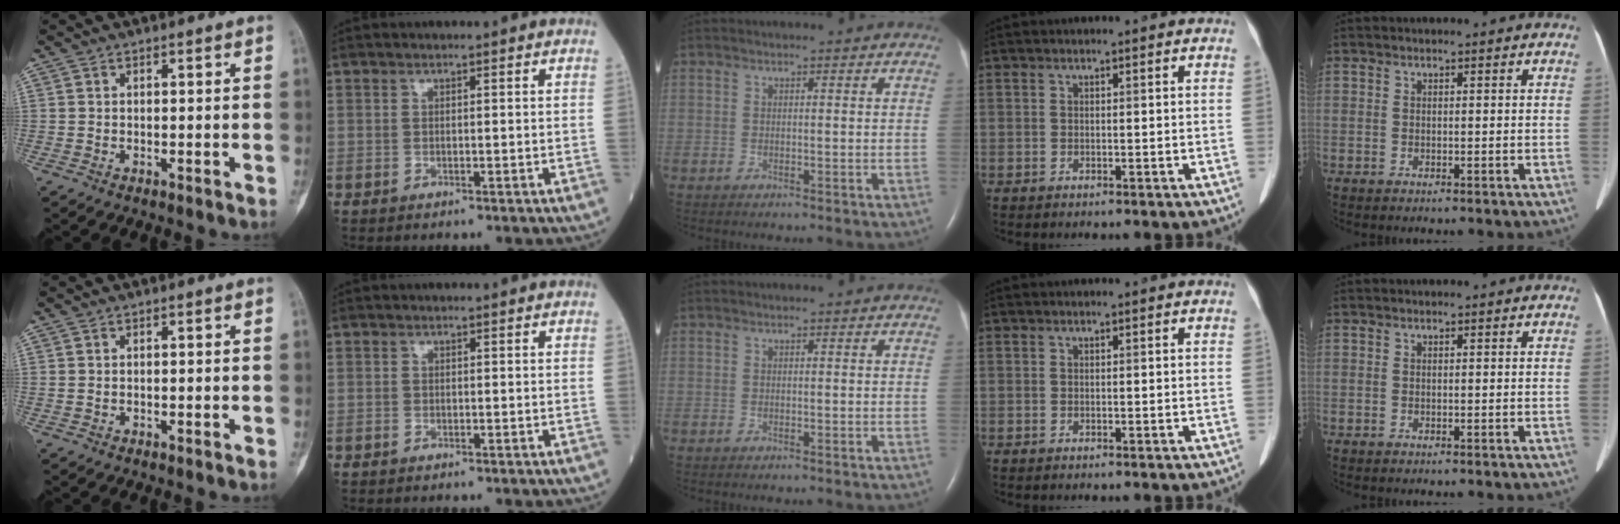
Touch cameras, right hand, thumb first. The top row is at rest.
{}